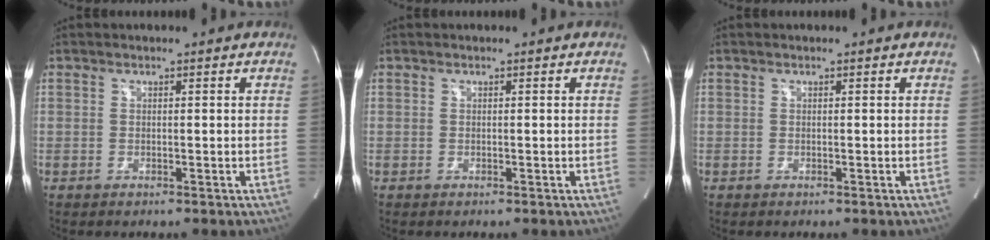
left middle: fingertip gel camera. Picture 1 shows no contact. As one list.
[{"total": 0.0}, {"total": 0.0}]